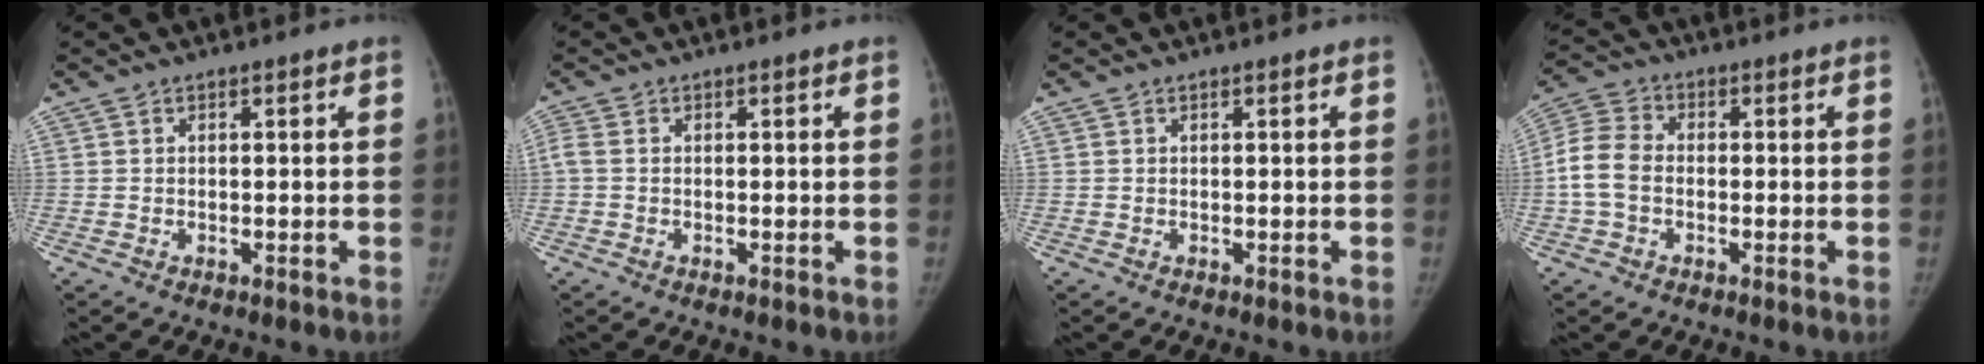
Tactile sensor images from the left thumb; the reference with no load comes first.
{"total": 1.6, "force": [-0.1, 0.9, 1.3], "torque": [-0.036, -0.002, -0.006]}
{"total": 0.0}
{"total": 7.3, "force": [-1.2, 5.3, 4.8], "torque": [-0.099, 0.018, -0.036]}